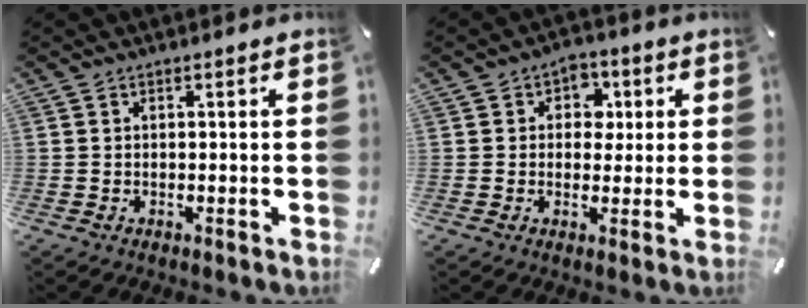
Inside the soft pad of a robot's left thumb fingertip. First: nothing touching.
{"total": 5.7, "force": [0.7, 5.1, 2.5], "torque": [-0.022, 0.002, 0.002]}